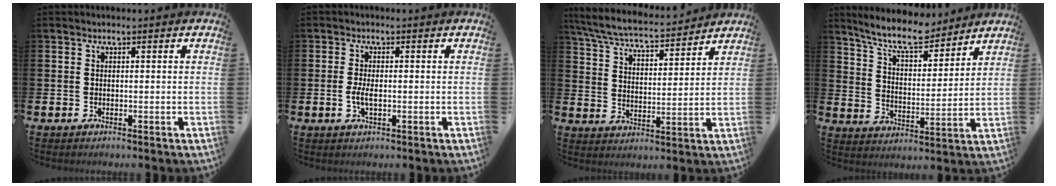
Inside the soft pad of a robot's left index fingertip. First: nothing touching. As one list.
[{"total": 2.4, "force": [-0.3, 0.9, 2.2], "torque": [-0.033, -0.003, -0.008]}, {"total": 6.9, "force": [6.4, 1.1, 2.3], "torque": [-0.074, -0.040, 0.111]}, {"total": 8.9, "force": [8.1, 1.9, 3.1], "torque": [-0.081, -0.046, 0.145]}]